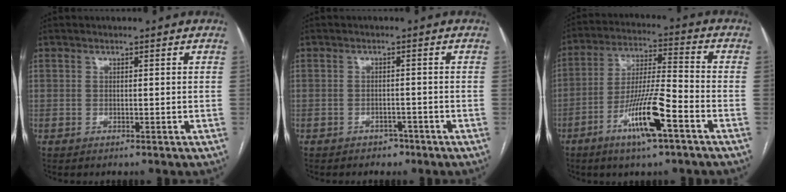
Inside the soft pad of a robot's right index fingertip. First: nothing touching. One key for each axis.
{"total": 2.1, "fx": -1.5, "fy": 1.4, "fz": 0.4, "tx": -0.012, "ty": 0.006, "tz": -0.017}
{"total": 12.1, "fx": -5.9, "fy": 1.1, "fz": 10.5, "tx": -0.198, "ty": -0.008, "tz": -0.109}